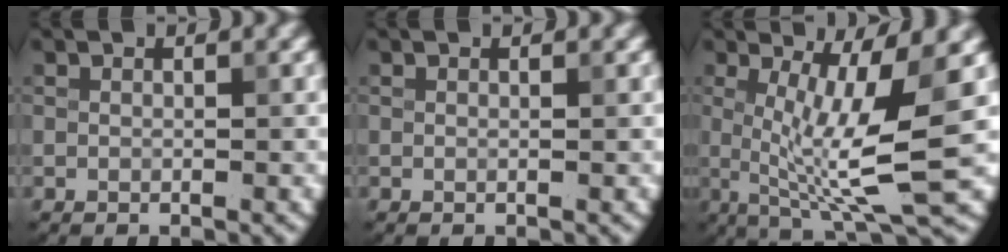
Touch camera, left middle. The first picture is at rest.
{"total": 0.0}
{"total": 9.2, "force": [-0.1, 2.0, 9.0], "torque": [-0.148, -0.006, 0.000]}